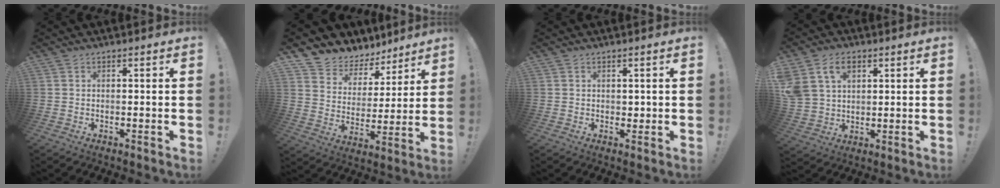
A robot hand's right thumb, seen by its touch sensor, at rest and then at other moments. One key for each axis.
{"total": 7.4, "fx": 5.6, "fy": 4.8, "fz": 0.7, "tx": -0.017, "ty": -0.056, "tz": 0.107}
{"total": 1.4, "fx": 0.5, "fy": 1.3, "fz": 0.2, "tx": 0.009, "ty": -0.005, "tz": 0.006}
{"total": 10.3, "fx": 5.1, "fy": 7.3, "fz": 5.3, "tx": -0.105, "ty": -0.009, "tz": 0.103}